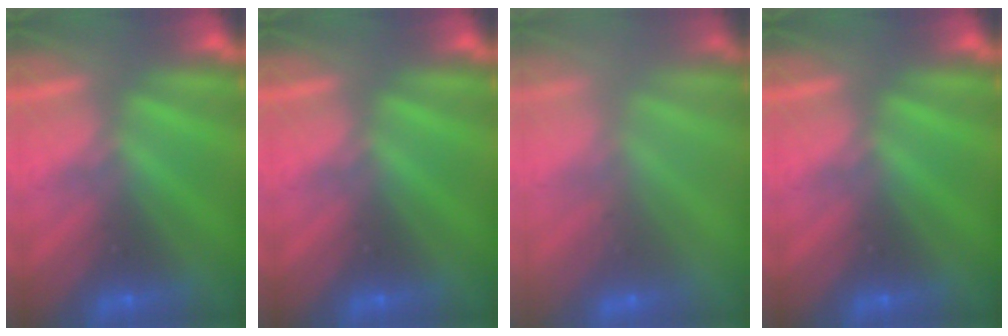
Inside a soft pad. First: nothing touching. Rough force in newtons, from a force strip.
{"total": 0.0}
{"total": 2.4}
{"total": 0.0}